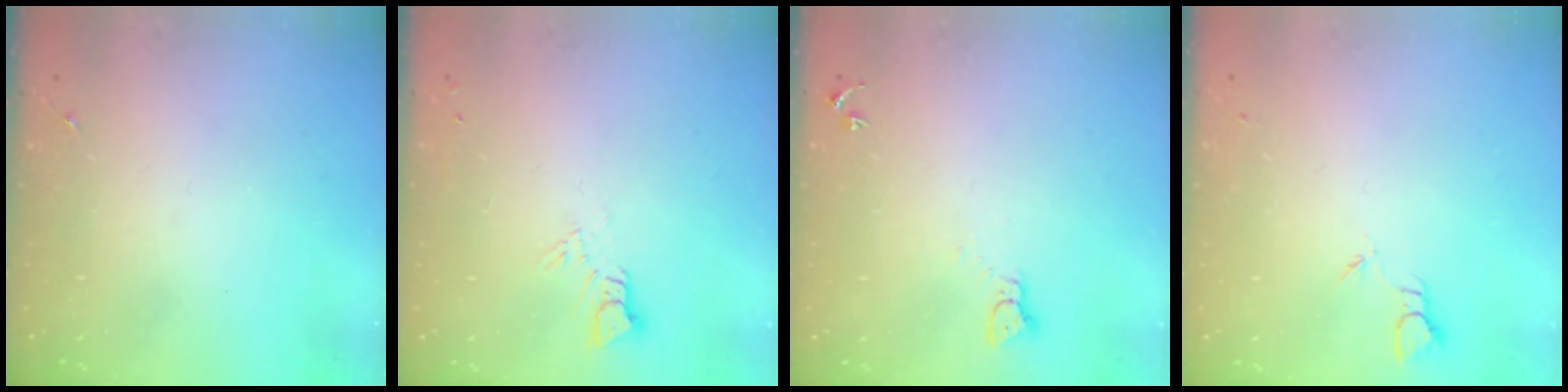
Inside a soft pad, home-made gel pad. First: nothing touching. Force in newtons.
{"total": 3.4, "press": 3.4, "slide": 0.2}
{"total": 2.3, "press": 2.3, "slide": 0.2}
{"total": 2.0, "press": 2.0, "slide": 0.1}